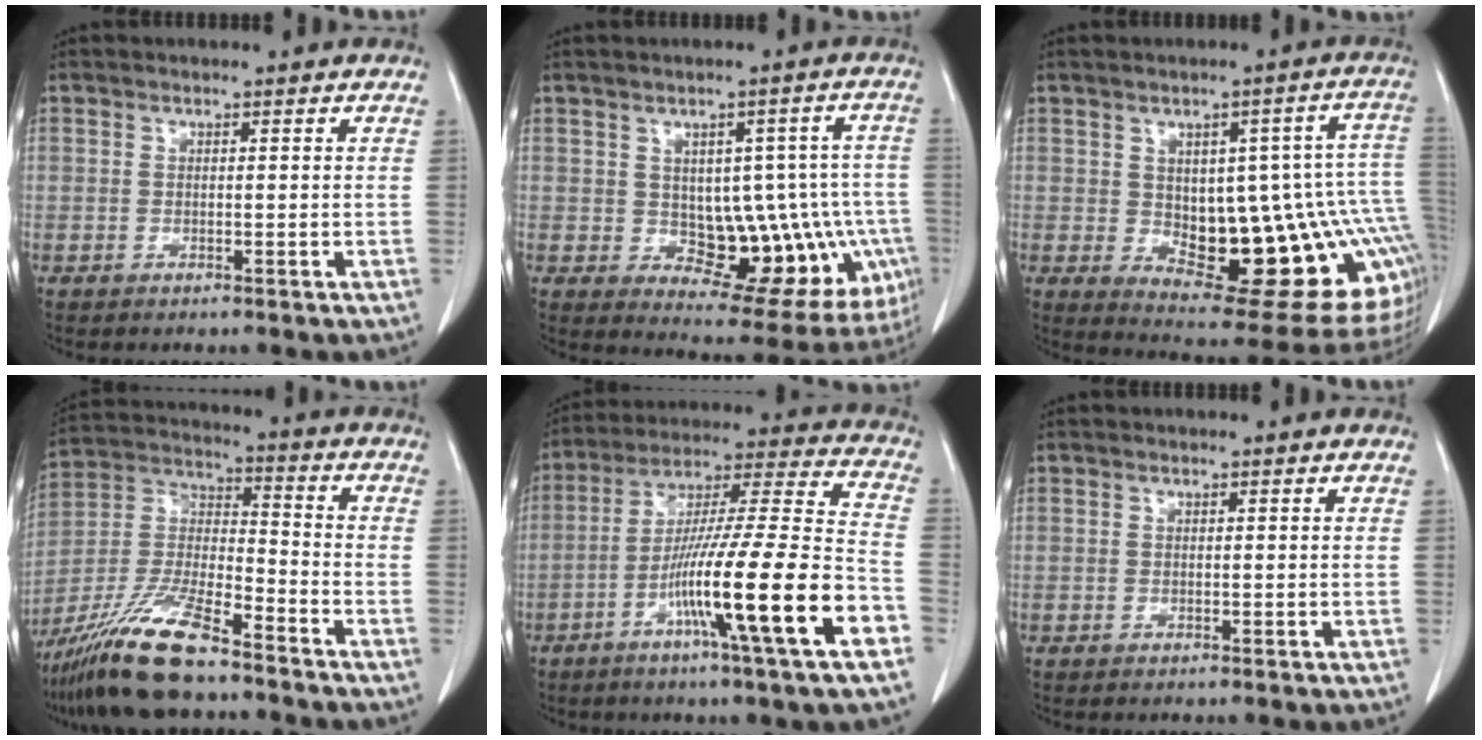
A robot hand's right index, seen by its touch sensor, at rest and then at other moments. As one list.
[{"total": 16.1, "force": [-2.3, 7.9, 13.8], "torque": [-0.130, 0.027, -0.004]}, {"total": 22.4, "force": [-2.8, 8.1, 20.7], "torque": [-0.182, 0.029, -0.009]}, {"total": 14.9, "force": [-11.3, 2.4, 9.5], "torque": [-0.200, -0.013, -0.209]}, {"total": 20.7, "force": [-8.5, -0.6, 18.8], "torque": [-0.305, -0.021, -0.149]}, {"total": 0.0}]